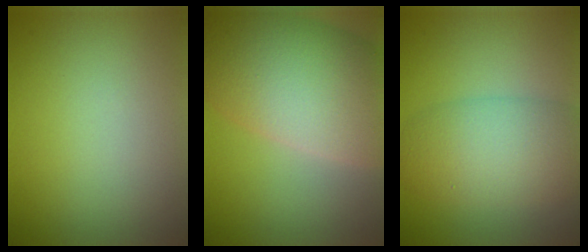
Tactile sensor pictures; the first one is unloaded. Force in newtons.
{"total": 12.2, "press": 12.2, "slide": 0.7}
{"total": 6.8, "press": 6.8, "slide": 0.2}